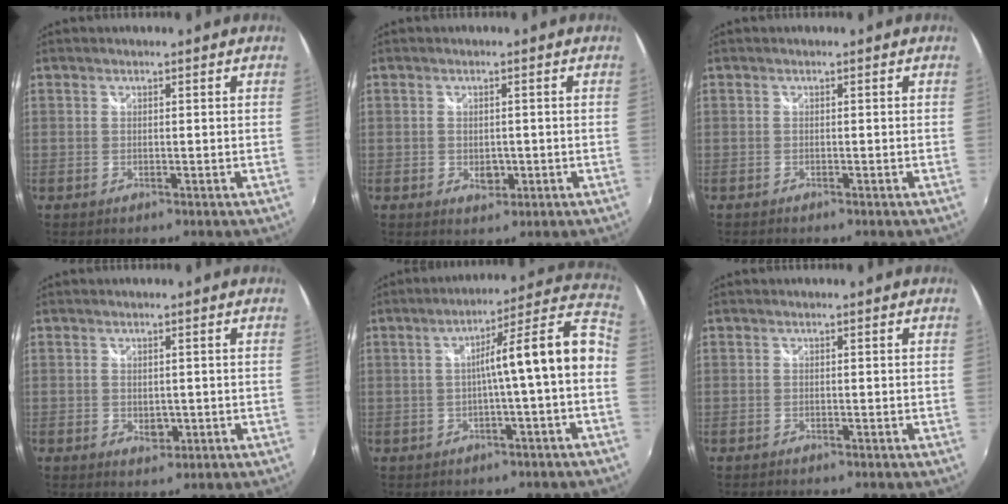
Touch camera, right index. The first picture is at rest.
{"total": 2.7, "force": [-0.5, 2.0, 1.8], "torque": [-0.029, -0.004, -0.006]}
{"total": 0.5, "force": [-0.5, 0.1, 0.1], "torque": [-0.003, -0.003, -0.013]}
{"total": 2.2, "force": [-0.2, 1.7, 1.5], "torque": [-0.022, -0.003, -0.001]}
{"total": 11.3, "force": [-1.8, 0.1, 11.2], "torque": [-0.140, 0.038, -0.018]}
{"total": 0.6, "force": [-0.6, 0.2, -0.1], "torque": [-0.002, -0.001, -0.013]}